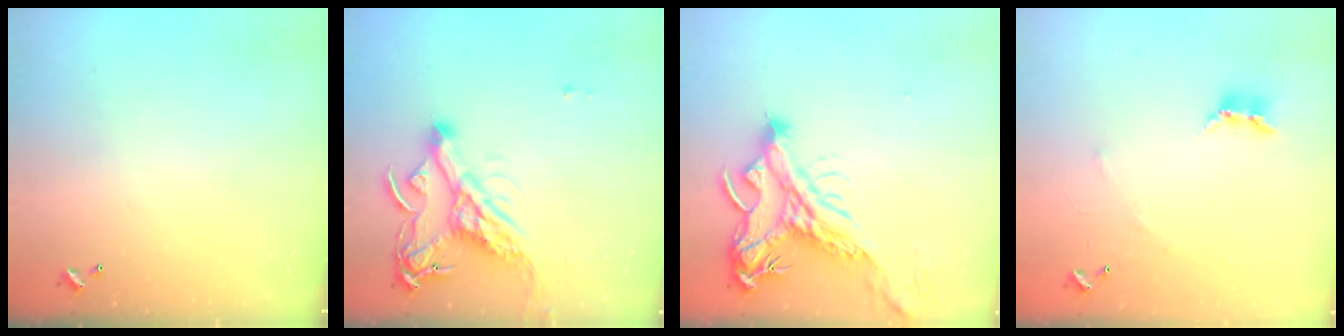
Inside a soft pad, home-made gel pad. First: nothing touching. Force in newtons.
{"total": 10.7, "press": 10.6, "slide": 1.6}
{"total": 5.9, "press": 5.6, "slide": 1.9}
{"total": 3.6, "press": 3.6, "slide": 0.6}